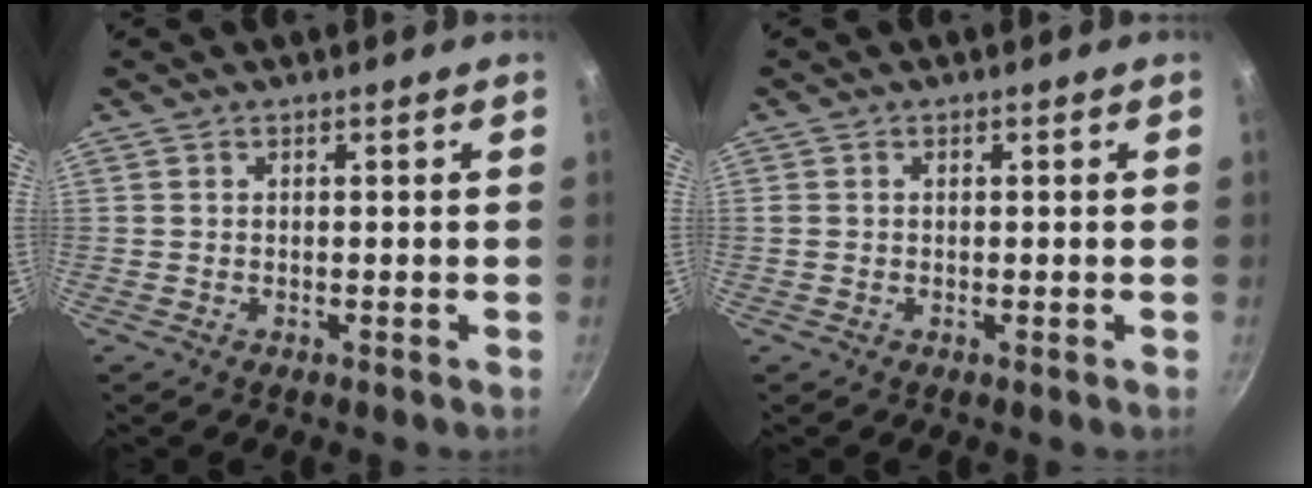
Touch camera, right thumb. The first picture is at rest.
{"total": 0.7, "force": [0.1, 0.6, 0.4], "torque": [-0.007, 0.003, 0.001]}